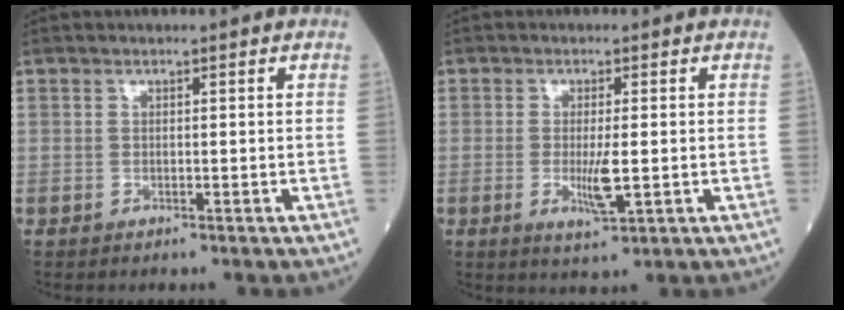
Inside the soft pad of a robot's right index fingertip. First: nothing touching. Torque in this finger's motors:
{"motor_torque": [0.76, -0.20, 0.41, 0.11]}